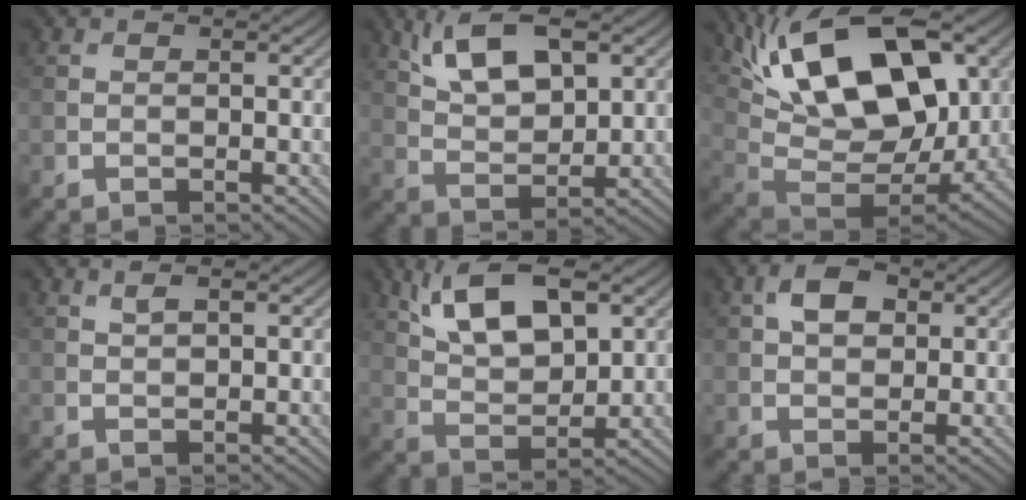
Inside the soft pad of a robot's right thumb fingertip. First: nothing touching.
{"total": 9.2, "force": [4.5, 4.1, 6.9], "torque": [-0.144, 0.009, 0.089]}
{"total": 19.1, "force": [7.5, 9.7, 14.6], "torque": [-0.265, 0.045, 0.114]}
{"total": 1.6, "force": [0.9, 0.4, 1.3], "torque": [-0.029, 0.001, 0.021]}
{"total": 10.6, "force": [5.0, 4.7, 8.1], "torque": [-0.164, 0.008, 0.098]}
{"total": 4.3, "force": [1.5, 2.7, 3.0], "torque": [-0.056, 0.008, 0.021]}